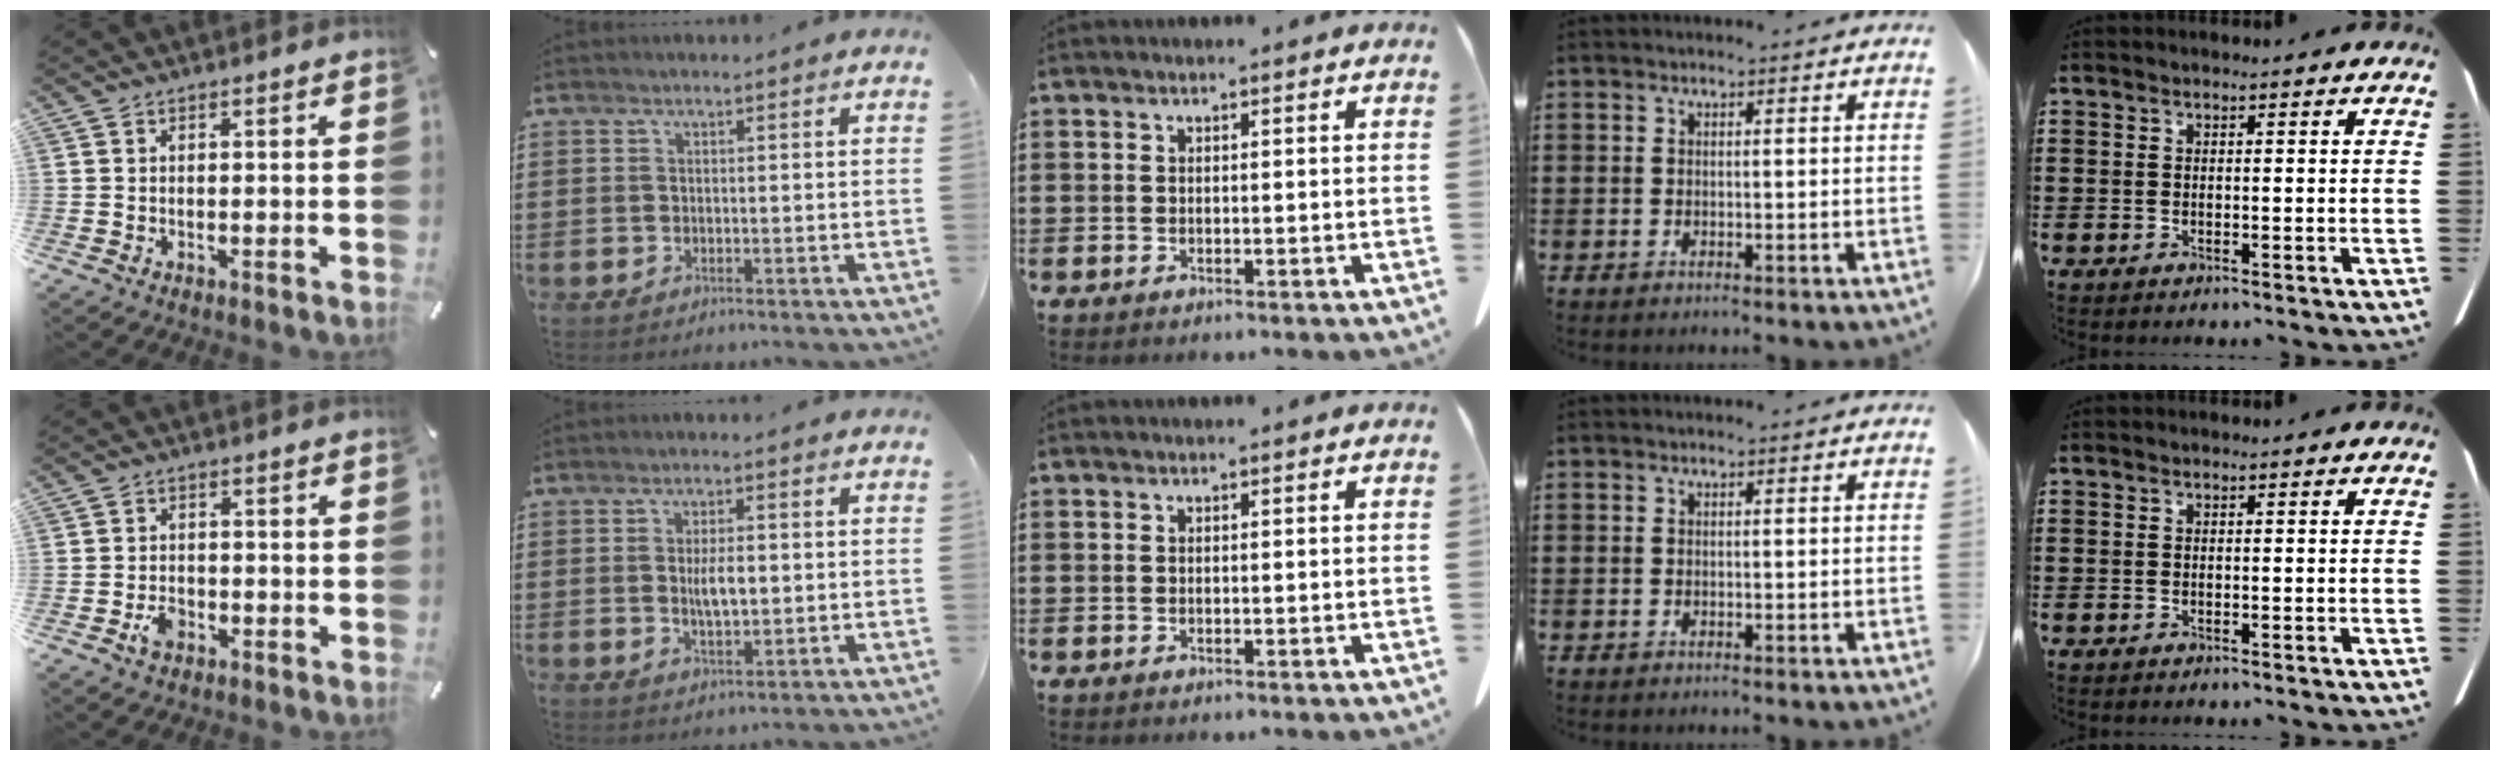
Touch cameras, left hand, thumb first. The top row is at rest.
{"thumb": {"total": 3.4, "force": [-1.6, 2.4, 1.8], "torque": [-0.029, 0.008, -0.027]}, "index": {"total": 4.3, "force": [0.2, 1.5, 4.0], "torque": [-0.069, 0.000, 0.000]}}